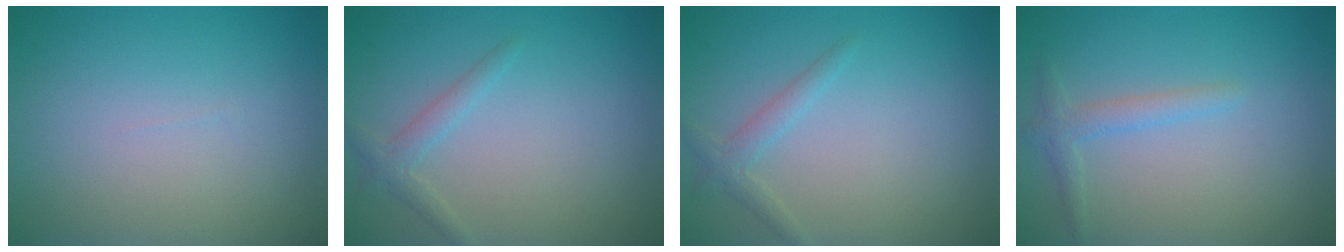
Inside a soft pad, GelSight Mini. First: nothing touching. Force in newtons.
{"total": 1.5, "press": 1.5, "slide": 0.1}
{"total": 1.5, "press": 1.5, "slide": 0.1}
{"total": 1.3, "press": 1.3, "slide": 0.1}